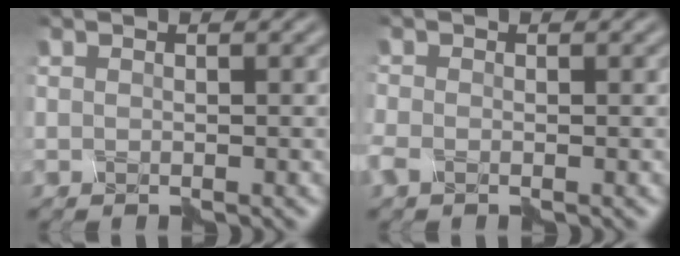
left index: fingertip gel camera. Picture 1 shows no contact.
{"total": 1.4, "force": [-1.2, 0.6, 0.4], "torque": [-0.014, -0.001, -0.022]}